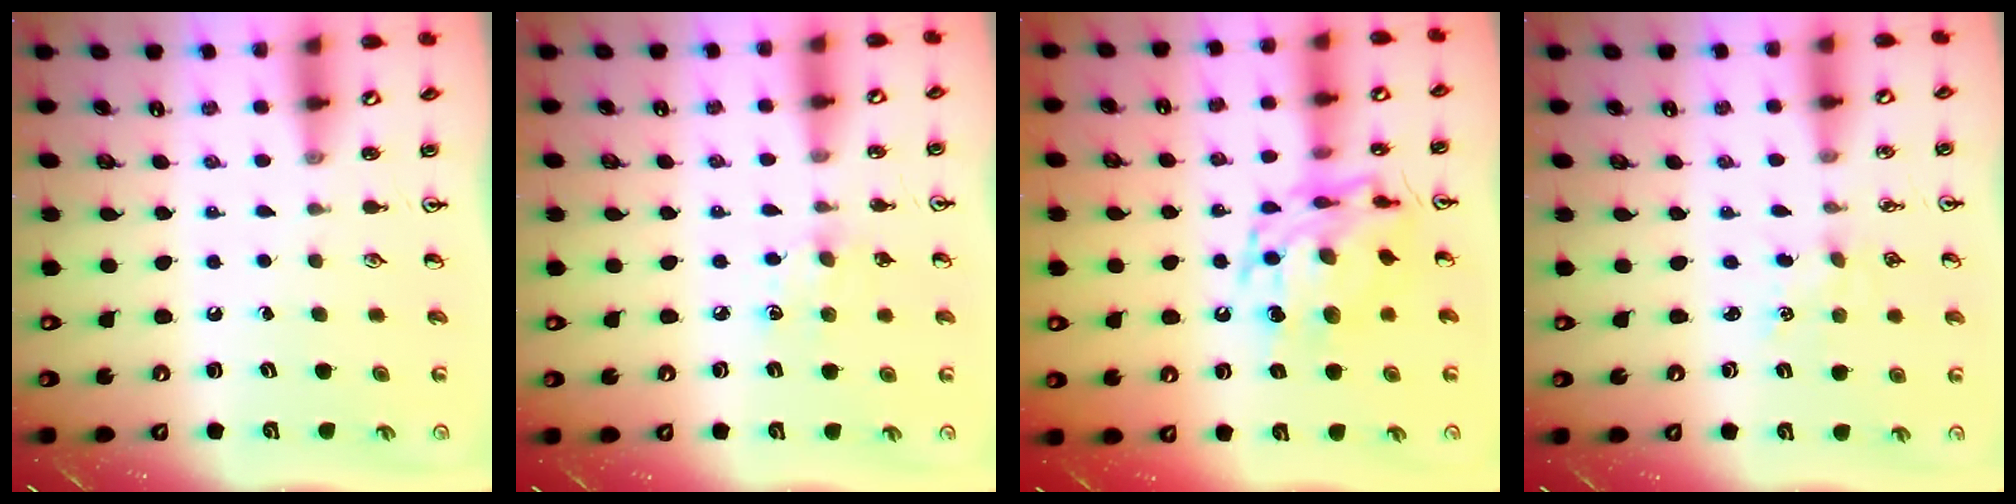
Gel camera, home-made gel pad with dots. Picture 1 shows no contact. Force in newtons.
{"total": 7.2, "press": 7.2, "slide": 0.8}
{"total": 14.2, "press": 14.2, "slide": 1.1}
{"total": 1.7, "press": 1.6, "slide": 0.2}